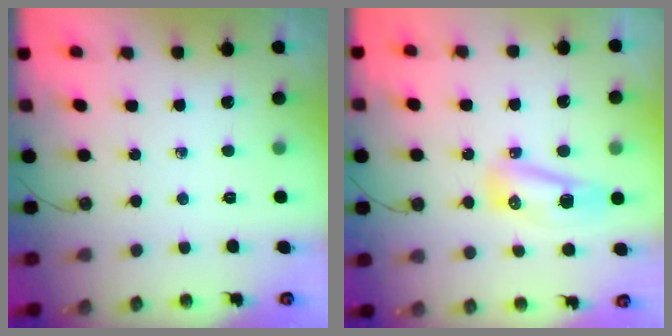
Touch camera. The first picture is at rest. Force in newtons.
{"total": 8.1, "press": 8.0, "slide": 1.5}